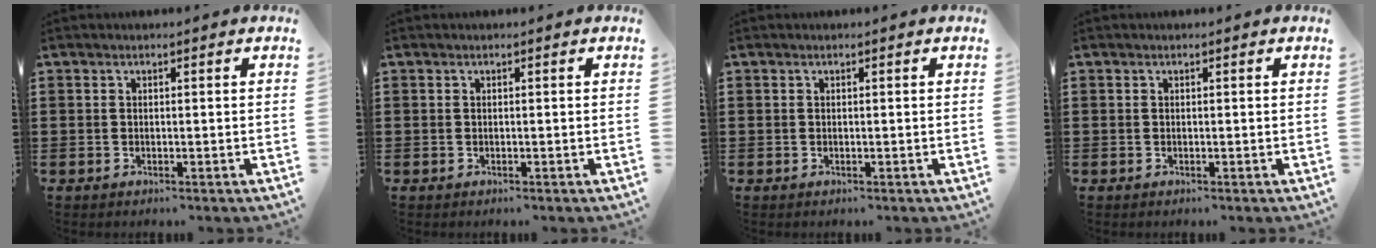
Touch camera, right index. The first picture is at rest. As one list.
[{"total": 0.0}, {"total": 0.0}, {"total": 0.0}]